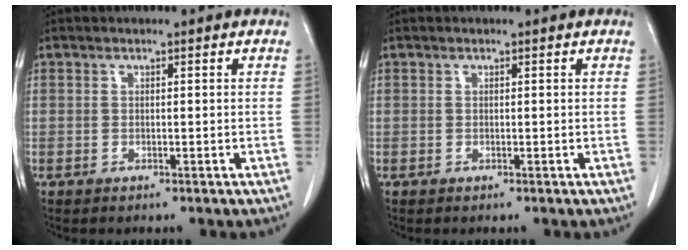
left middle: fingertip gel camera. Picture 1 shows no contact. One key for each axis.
{"total": 0.0}